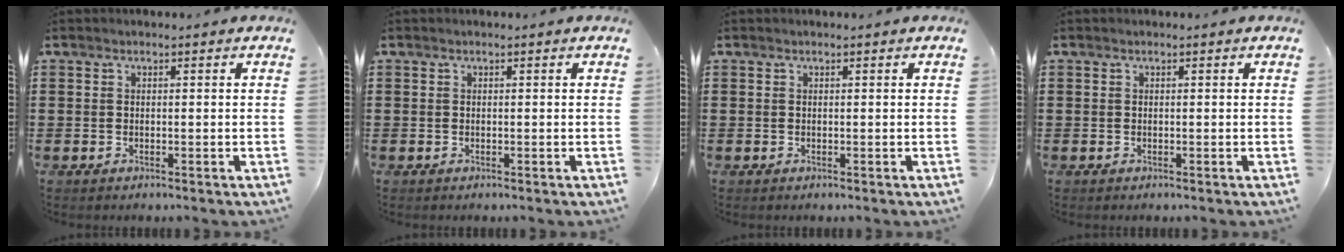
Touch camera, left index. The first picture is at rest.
{"total": 0.0}
{"total": 0.0}
{"total": 0.0}